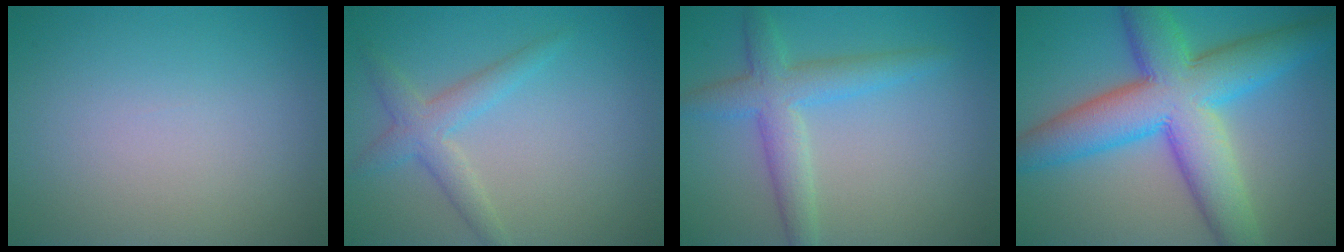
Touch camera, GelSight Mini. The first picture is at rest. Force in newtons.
{"total": 2.8, "press": 2.8, "slide": 0.1}
{"total": 4.2, "press": 4.2, "slide": 0.3}
{"total": 11.5, "press": 11.5, "slide": 0.1}